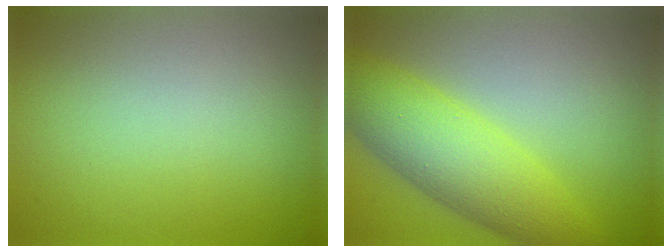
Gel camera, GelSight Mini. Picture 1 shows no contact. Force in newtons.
{"total": 7.1, "press": 7.1, "slide": 0.1}